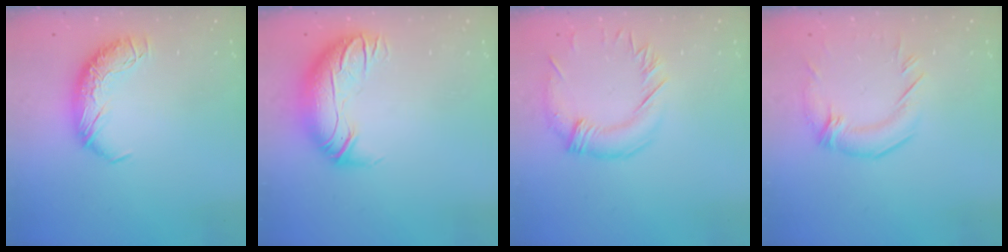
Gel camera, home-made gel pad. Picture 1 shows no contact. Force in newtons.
{"total": 3.0, "press": 0.4, "slide": 2.9}
{"total": 1.1, "press": 0.2, "slide": 1.1}
{"total": 2.0, "press": 1.0, "slide": 1.7}